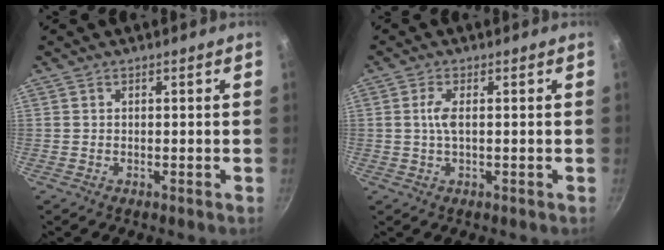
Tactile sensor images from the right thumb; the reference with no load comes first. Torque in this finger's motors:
{"motor_torque": [0.38, 0.51, 0.26, -0.72, 0.14]}